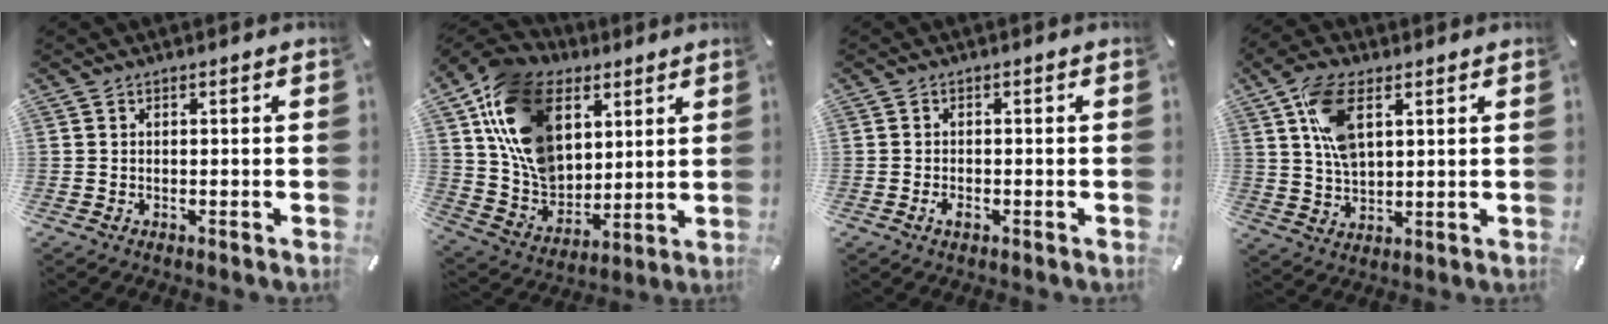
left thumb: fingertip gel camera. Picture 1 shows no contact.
{"total": 19.7, "force": [7.6, 14.7, 10.8], "torque": [-0.224, -0.025, 0.147]}
{"total": 1.9, "force": [-1.0, 0.9, 1.4], "torque": [-0.024, 0.004, -0.019]}
{"total": 10.8, "force": [4.0, 5.8, 8.2], "torque": [-0.173, -0.002, 0.072]}